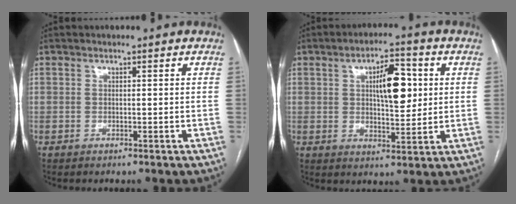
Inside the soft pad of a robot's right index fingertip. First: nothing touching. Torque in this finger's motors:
{"motor_torque": [0.53, 0.32, 0.21, 0.07]}